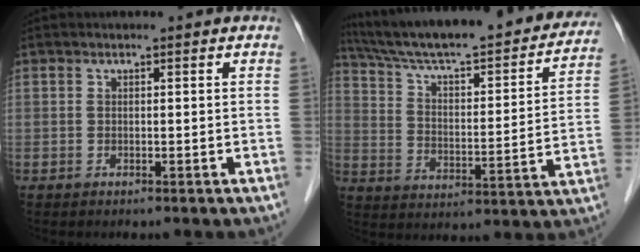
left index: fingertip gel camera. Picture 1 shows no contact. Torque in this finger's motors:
{"motor_torque": [-0.31, -1.39, 0.36, 0.09]}